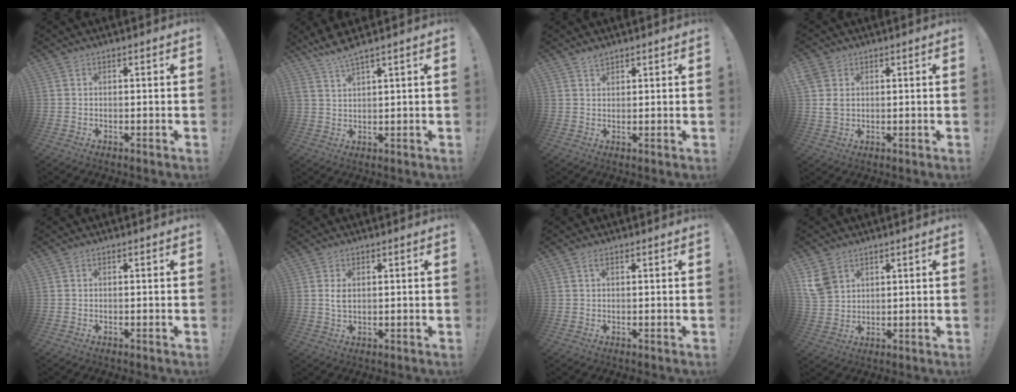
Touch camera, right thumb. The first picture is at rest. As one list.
[{"total": 4.7, "force": [3.9, -0.3, 2.6], "torque": [-0.058, -0.017, 0.070]}, {"total": 1.9, "force": [1.8, 0.6, 0.6], "torque": [0.003, -0.013, 0.030]}, {"total": 4.7, "force": [1.9, 3.7, 2.2], "torque": [-0.030, -0.001, 0.038]}, {"total": 0.0}, {"total": 2.7, "force": [0.8, 1.6, 2.1], "torque": [-0.034, -0.001, 0.013]}, {"total": 1.1, "force": [0.6, 0.5, 0.8], "torque": [-0.015, 0.002, 0.010]}, {"total": 6.9, "force": [3.9, 4.8, 3.1], "torque": [-0.060, -0.012, 0.080]}]